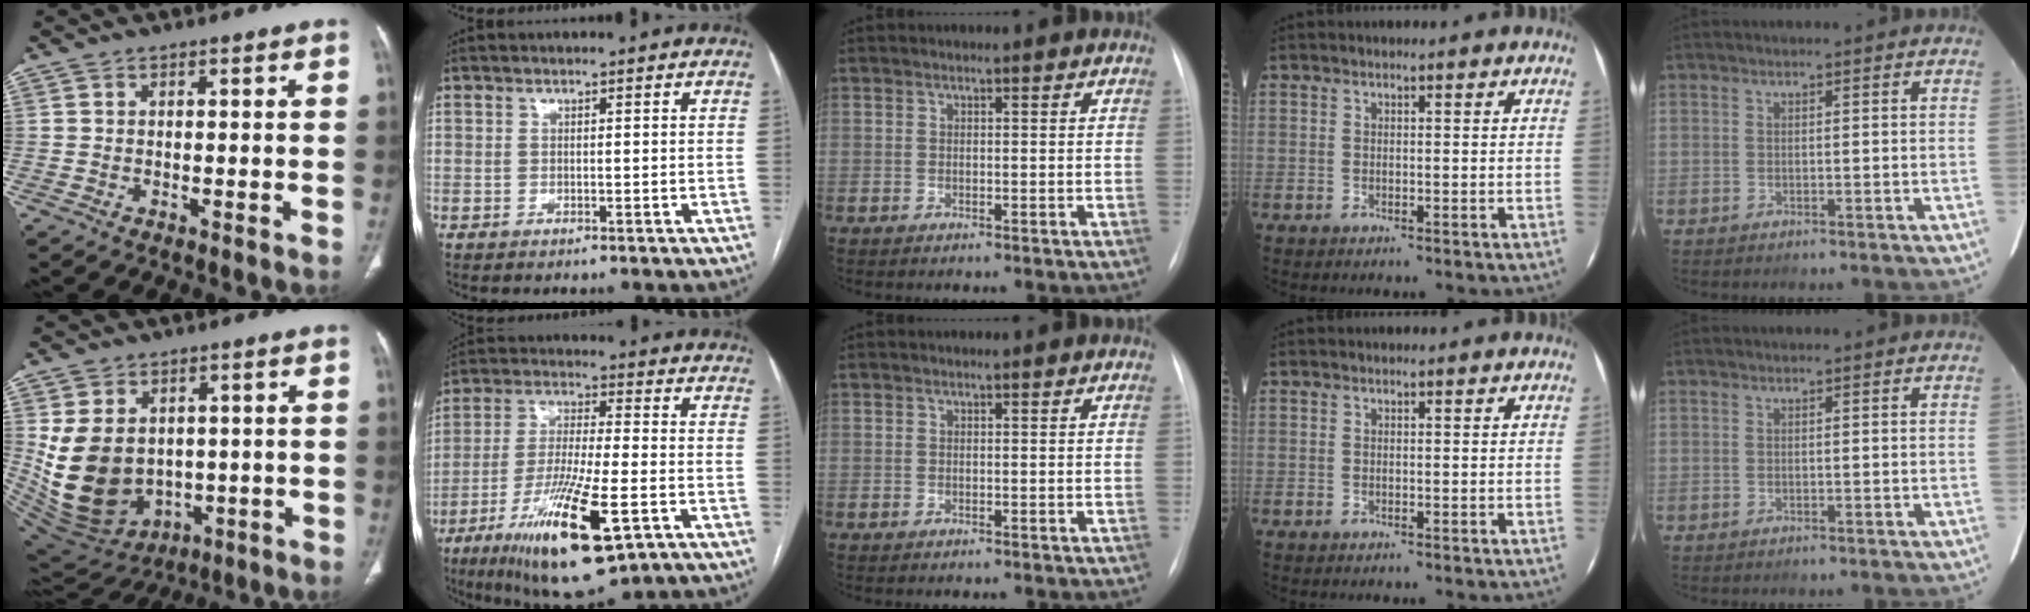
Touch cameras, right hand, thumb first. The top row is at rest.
{"thumb": {"total": 16.2, "force": [0.4, 12.5, 10.4], "torque": [-0.176, -0.009, 0.049]}, "index": {"total": 18.3, "force": [-8.4, 3.4, 15.8], "torque": [-0.300, -0.034, -0.136]}}